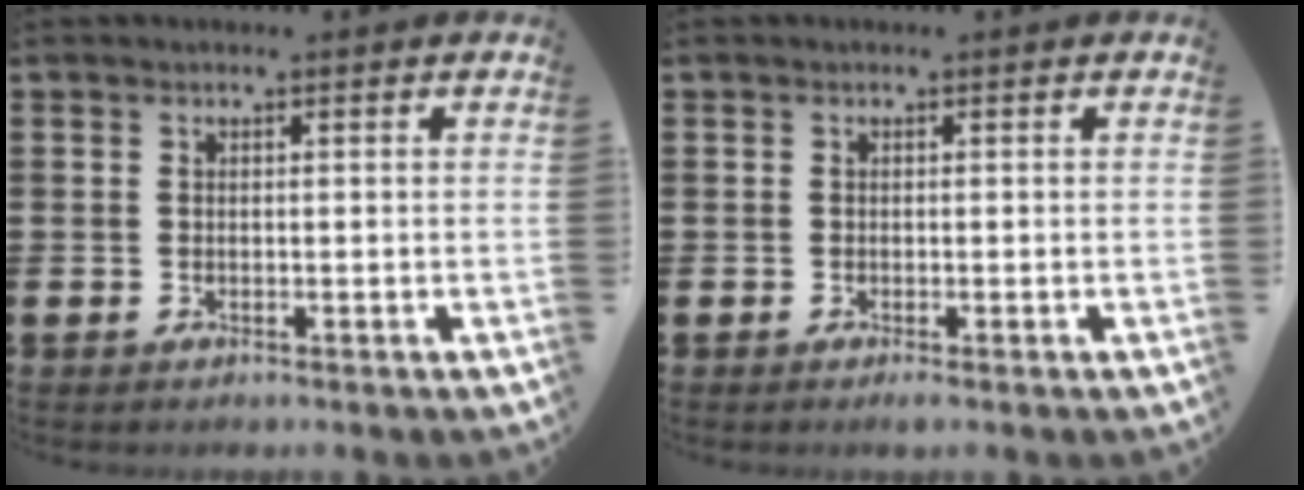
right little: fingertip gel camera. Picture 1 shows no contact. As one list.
[{"total": 0.5, "force": [-0.2, 0.1, 0.5], "torque": [-0.009, -0.002, -0.003]}]